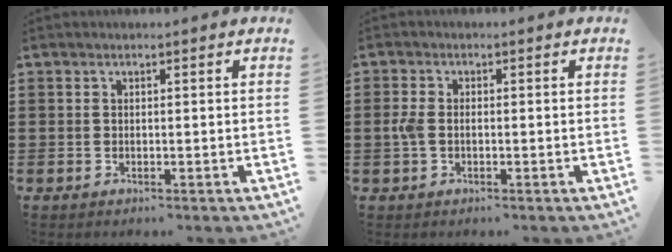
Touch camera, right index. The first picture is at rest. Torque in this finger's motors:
{"motor_torque": [0.56, 0.54, 0.28, 0.09]}